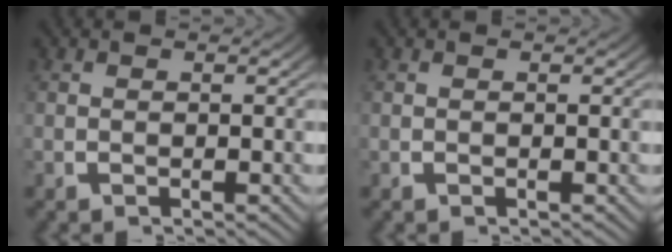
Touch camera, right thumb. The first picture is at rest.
{"total": 0.0}